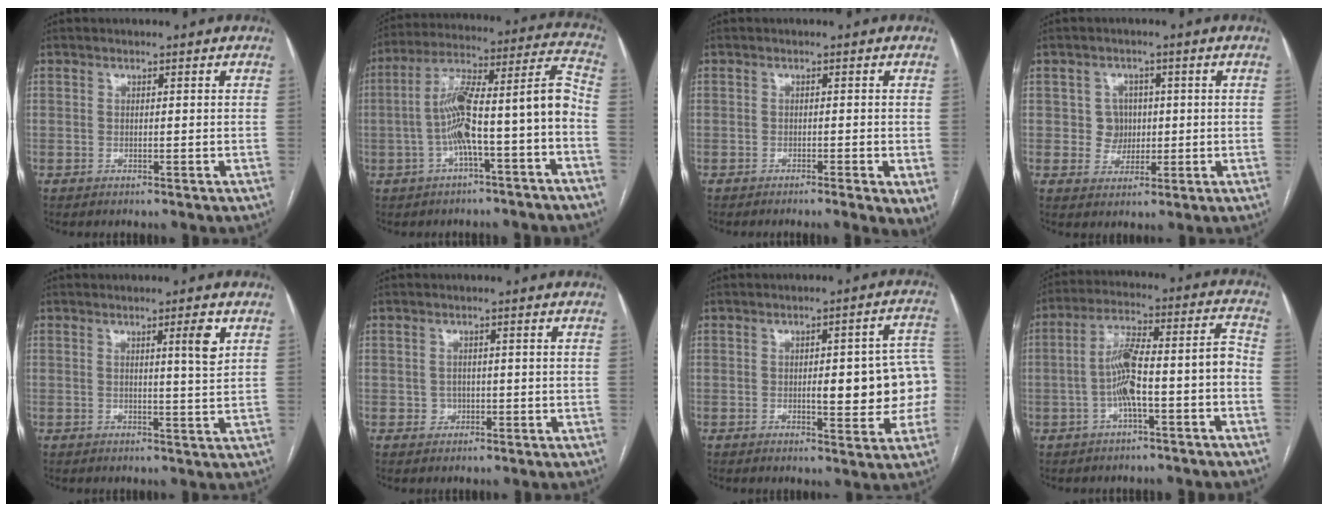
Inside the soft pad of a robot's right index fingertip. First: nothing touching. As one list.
[{"total": 13.9, "force": [-3.8, 1.5, 13.2], "torque": [-0.223, 0.047, -0.057]}, {"total": 4.5, "force": [-2.5, 0.6, 3.7], "torque": [-0.036, -0.012, -0.041]}, {"total": 3.4, "force": [0.3, 3.3, 0.6], "torque": [-0.001, 0.009, 0.007]}, {"total": 3.6, "force": [1.5, -0.2, 3.3], "torque": [-0.048, -0.007, 0.020]}, {"total": 1.6, "force": [-0.4, 1.4, 0.6], "torque": [-0.008, 0.005, -0.002]}, {"total": 12.0, "force": [-1.1, 3.2, 11.5], "torque": [-0.133, 0.026, -0.008]}, {"total": 11.0, "force": [-3.3, 1.9, 10.4], "torque": [-0.181, 0.045, -0.050]}]